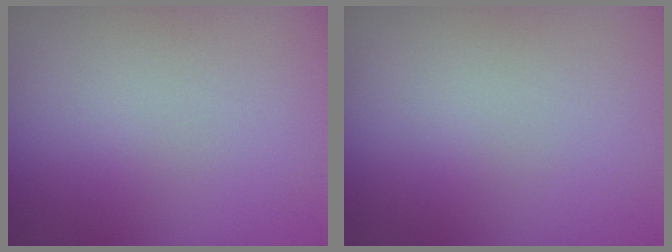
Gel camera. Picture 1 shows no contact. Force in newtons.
{"total": 0.0}